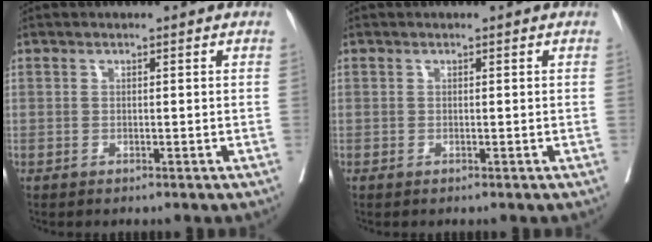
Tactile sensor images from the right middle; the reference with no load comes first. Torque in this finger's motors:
{"motor_torque": [0.00, 0.00, -0.04, -0.02]}